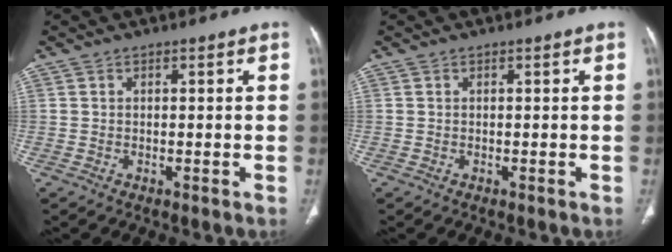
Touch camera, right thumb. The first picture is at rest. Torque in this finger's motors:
{"motor_torque": [0.37, 0.37, -0.22, 0.21, 0.03]}